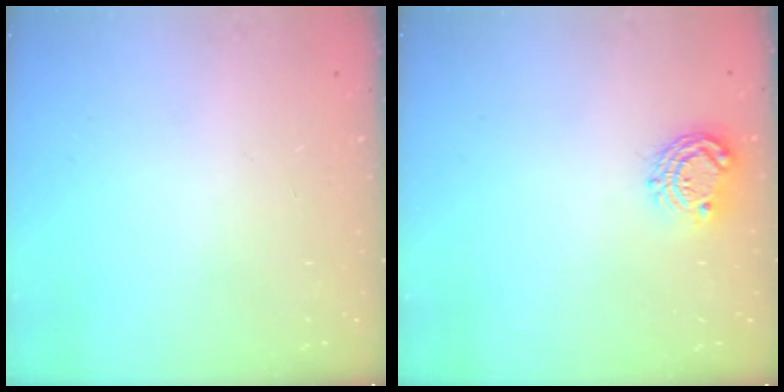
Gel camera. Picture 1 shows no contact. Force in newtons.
{"total": 8.3, "press": 8.3, "slide": 0.3}